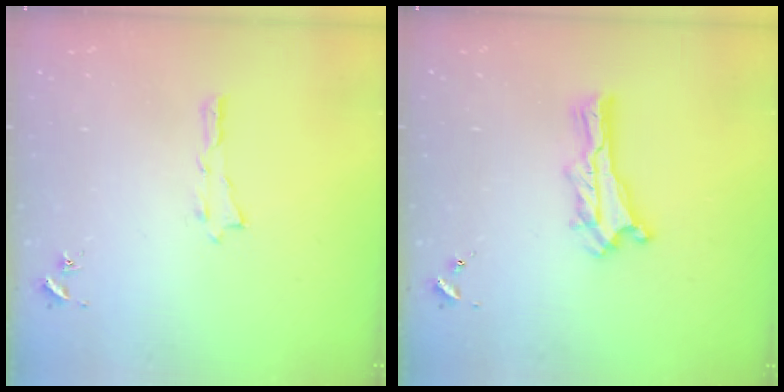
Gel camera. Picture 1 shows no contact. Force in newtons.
{"total": 1.2, "press": 1.2, "slide": 0.2}